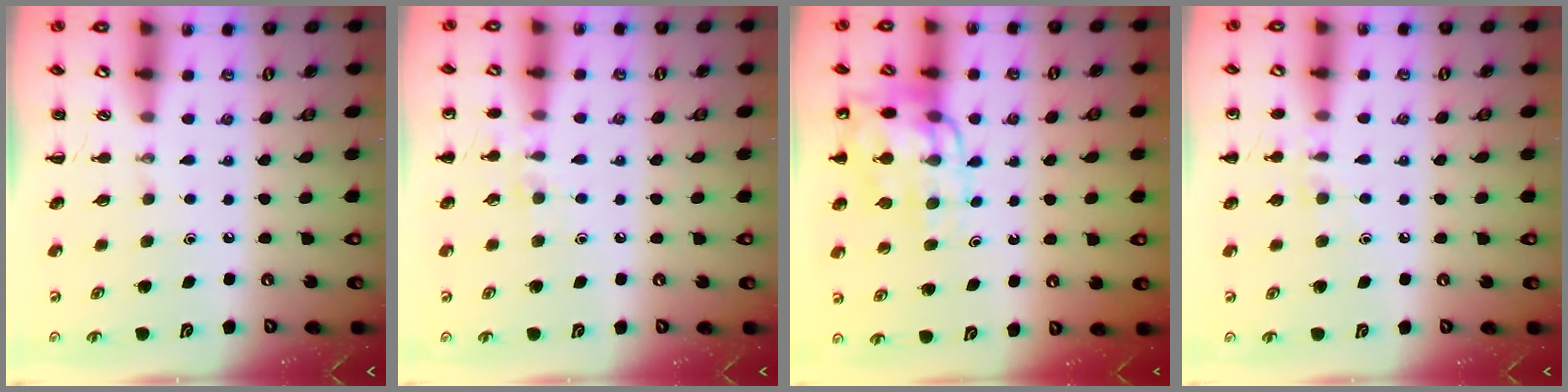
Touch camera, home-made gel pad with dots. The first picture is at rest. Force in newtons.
{"total": 6.8, "press": 6.5, "slide": 2.0}
{"total": 11.3, "press": 11.2, "slide": 1.8}
{"total": 7.0, "press": 6.7, "slide": 2.0}